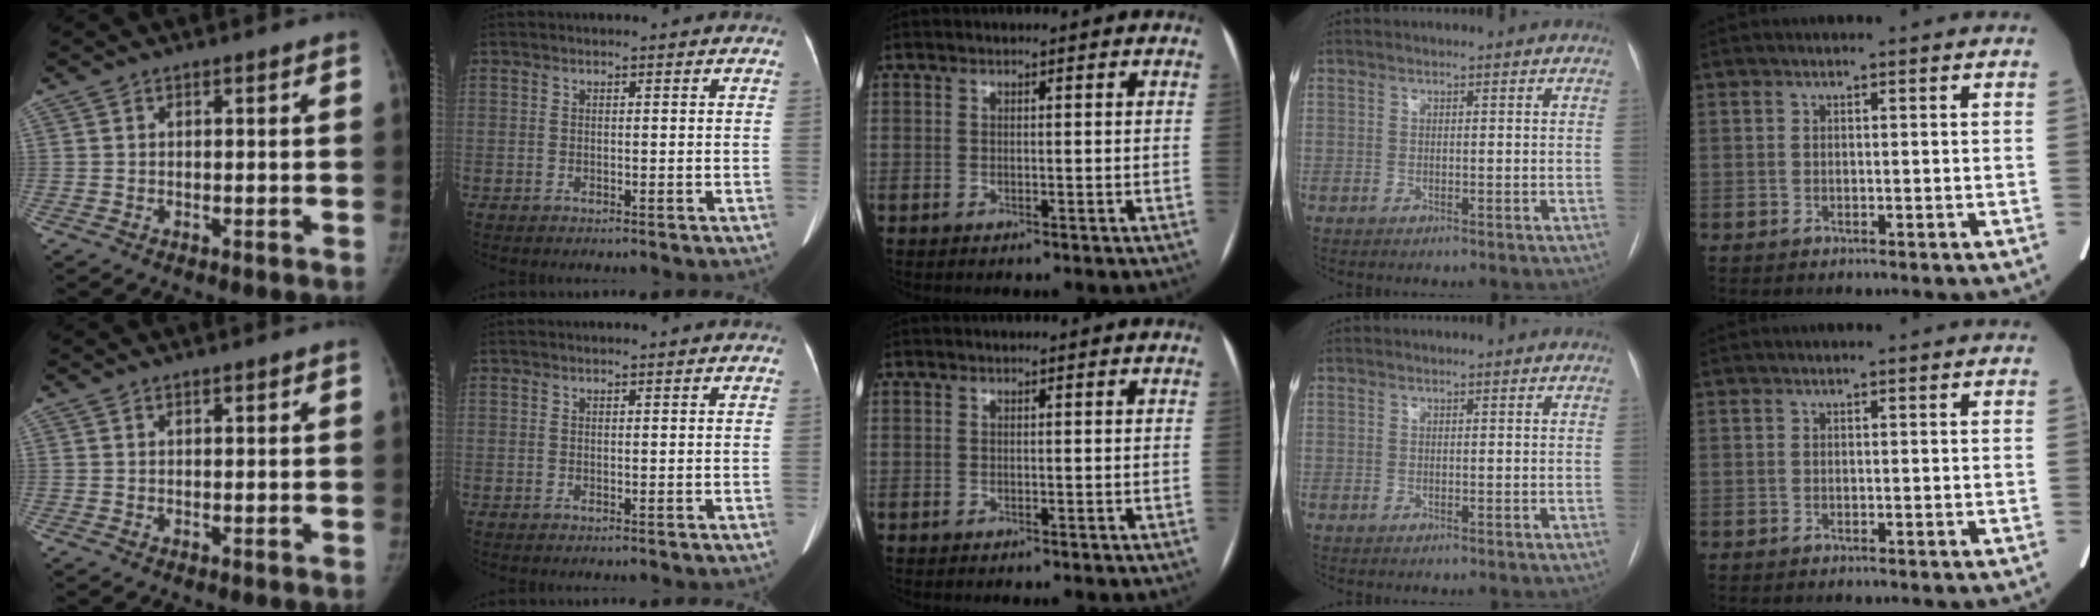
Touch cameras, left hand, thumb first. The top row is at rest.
{"thumb": {"total": 0.8, "force": [0.6, 0.3, 0.4], "torque": [-0.001, -0.002, 0.010]}}